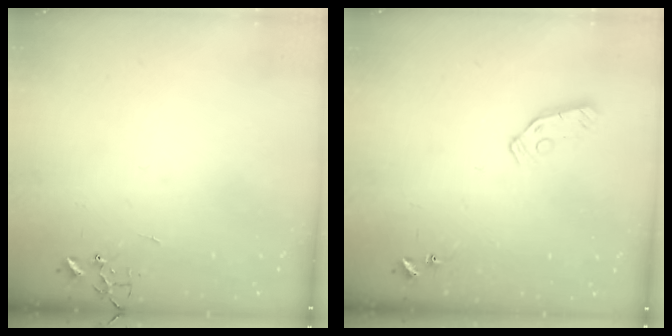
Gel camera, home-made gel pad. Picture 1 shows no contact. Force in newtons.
{"total": 6.5, "press": 6.5, "slide": 0.4}